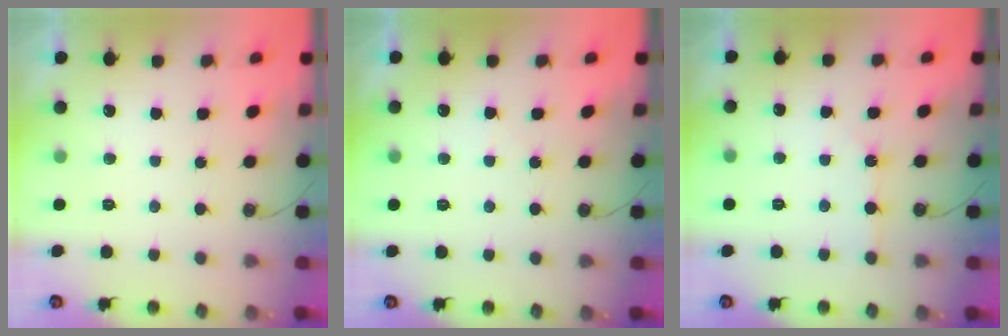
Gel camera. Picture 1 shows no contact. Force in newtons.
{"total": 3.8, "press": 3.7, "slide": 0.6}
{"total": 1.8, "press": 1.8, "slide": 0.4}